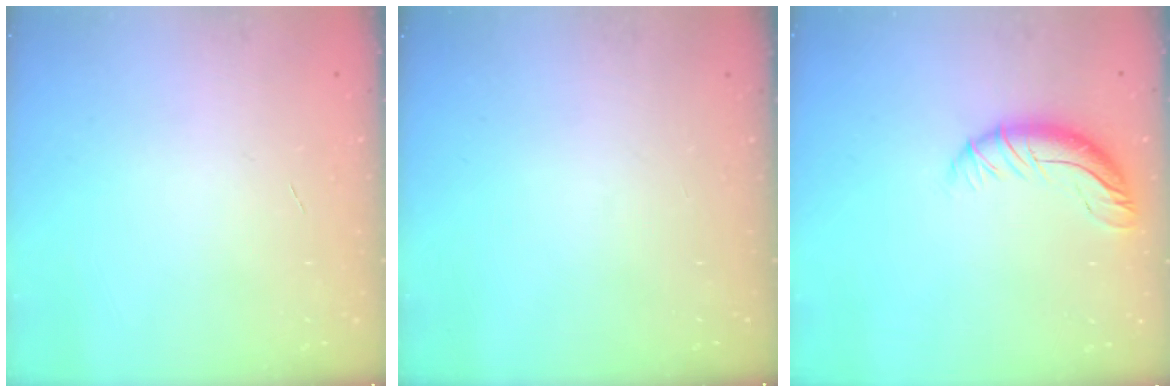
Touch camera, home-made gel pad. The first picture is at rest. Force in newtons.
{"total": 0.0}
{"total": 9.4, "press": 9.2, "slide": 1.9}